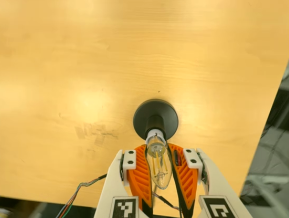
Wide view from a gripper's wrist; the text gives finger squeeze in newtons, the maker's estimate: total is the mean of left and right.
{"total": 25.5, "left": 25.7, "right": 25.3}